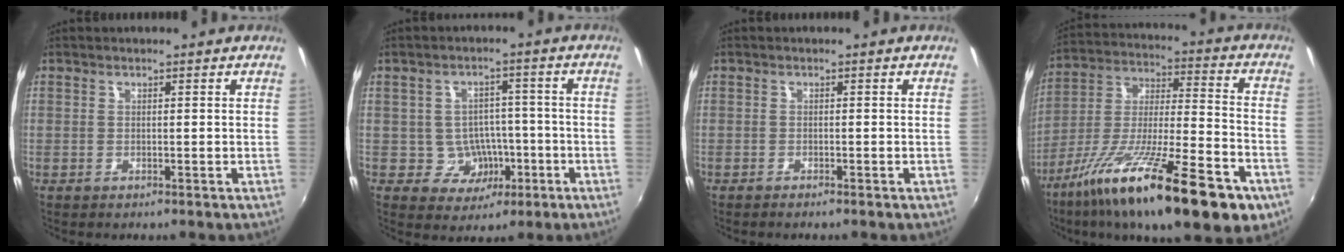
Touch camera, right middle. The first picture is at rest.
{"total": 6.5, "force": [-2.1, 5.9, 1.9], "torque": [-0.045, 0.020, -0.011]}
{"total": 1.4, "force": [-1.2, -0.2, 0.7], "torque": [-0.019, -0.003, -0.025]}
{"total": 26.8, "force": [-15.3, 5.9, 21.3], "torque": [-0.361, -0.055, -0.252]}